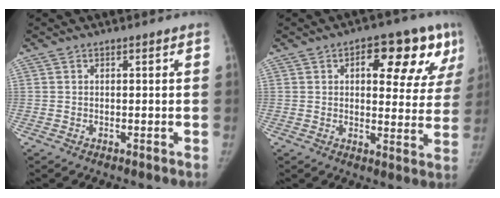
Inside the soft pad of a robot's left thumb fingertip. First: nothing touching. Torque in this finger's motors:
{"motor_torque": [0.26, 0.31, 0.64, -0.43, 0.04]}